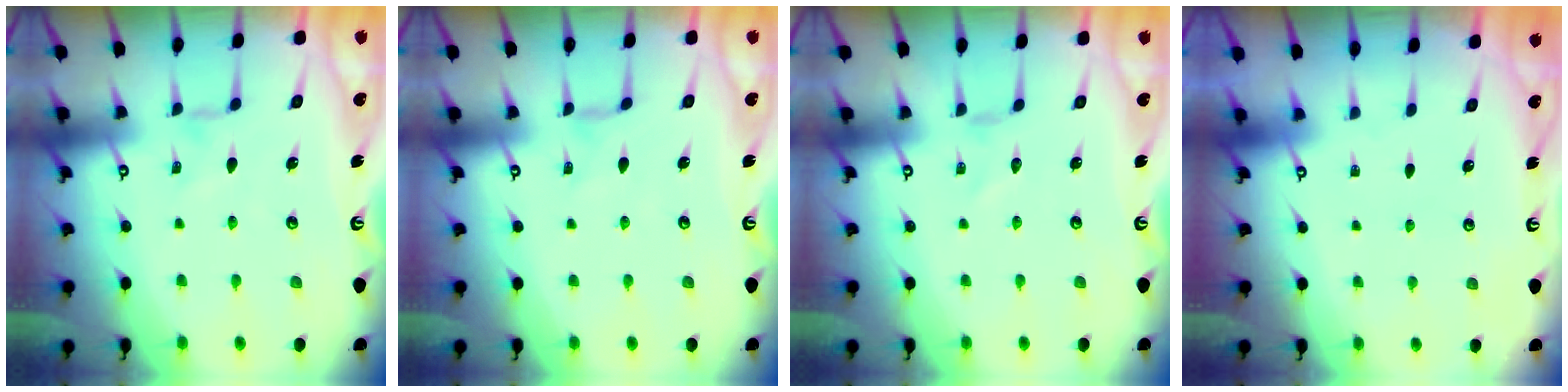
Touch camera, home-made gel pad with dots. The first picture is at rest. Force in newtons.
{"total": 0.5, "press": 0.5, "slide": 0.2}
{"total": 0.0}
{"total": 0.0}